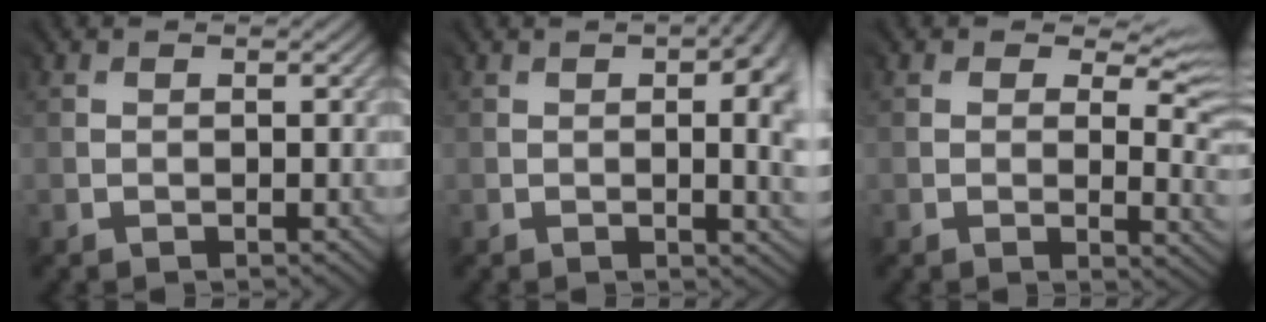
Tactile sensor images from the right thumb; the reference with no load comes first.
{"total": 7.3, "force": [0.2, 2.6, 6.8], "torque": [-0.073, 0.003, 0.003]}
{"total": 6.7, "force": [2.6, 3.5, 5.2], "torque": [-0.076, -0.009, 0.042]}